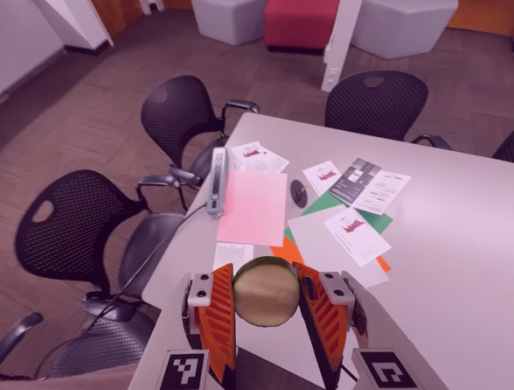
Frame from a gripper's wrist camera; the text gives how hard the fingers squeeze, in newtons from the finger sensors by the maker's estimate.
{"total": 11.8, "left": 11.9, "right": 11.7}